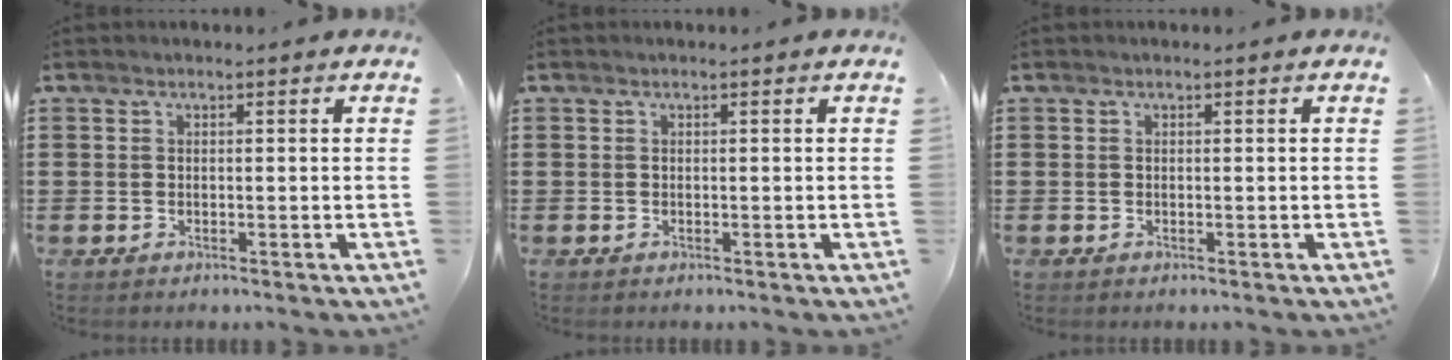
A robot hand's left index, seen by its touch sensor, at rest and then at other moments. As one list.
[{"total": 0.0}, {"total": 0.0}]